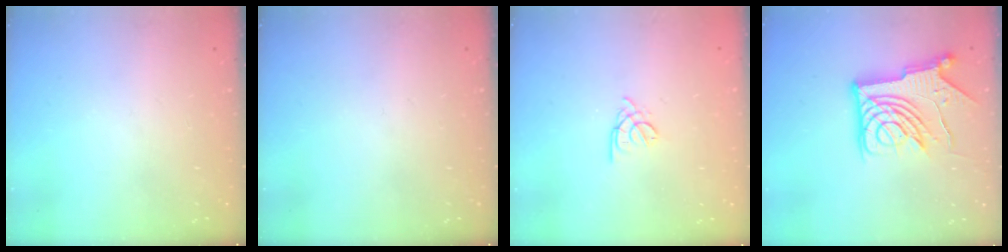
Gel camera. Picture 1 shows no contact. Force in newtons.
{"total": 0.0}
{"total": 1.7, "press": 1.7, "slide": 0.4}
{"total": 16.4, "press": 16.3, "slide": 1.7}